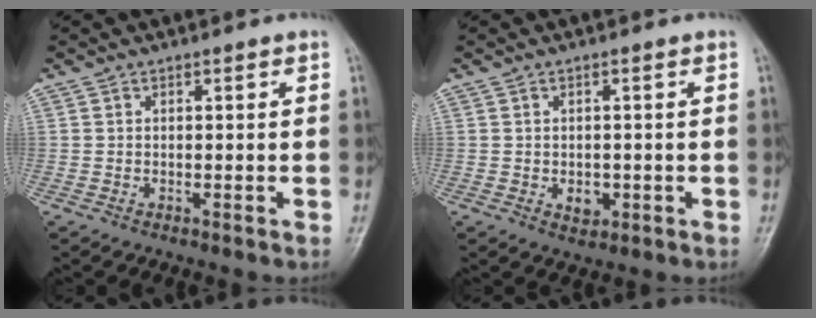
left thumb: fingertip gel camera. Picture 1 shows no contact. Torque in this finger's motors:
{"motor_torque": [0.43, 0.64, 0.23, -0.04, 0.07]}